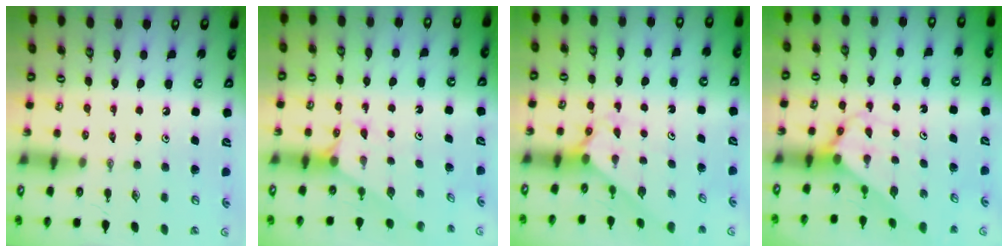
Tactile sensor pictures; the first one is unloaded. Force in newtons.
{"total": 2.3, "press": 2.3, "slide": 0.2}
{"total": 1.9, "press": 1.9, "slide": 0.2}
{"total": 2.7, "press": 2.7, "slide": 0.2}